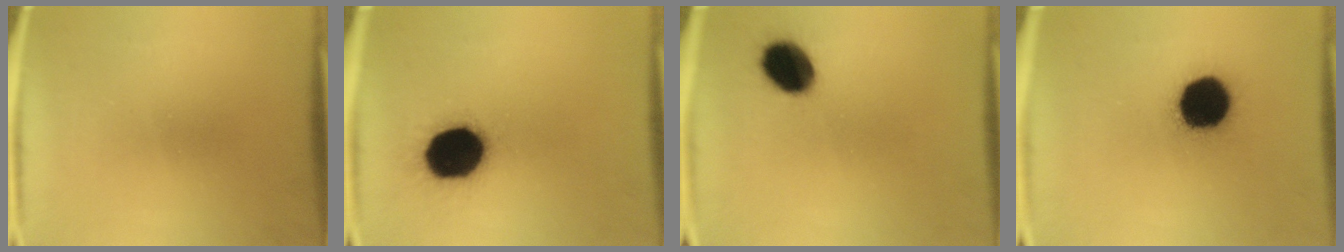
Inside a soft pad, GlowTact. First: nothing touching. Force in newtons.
{"total": 19.6}
{"total": 9.5}
{"total": 17.0}